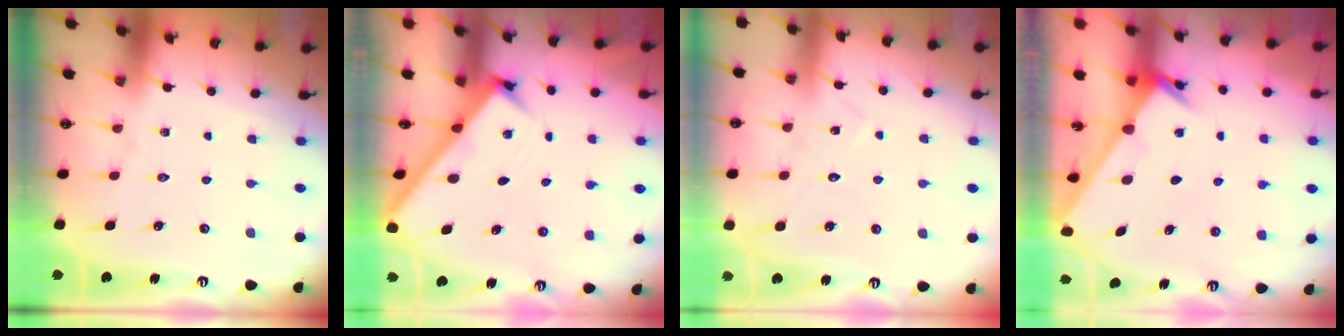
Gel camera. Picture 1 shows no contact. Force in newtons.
{"total": 2.9, "press": 2.9, "slide": 0.4}
{"total": 7.6, "press": 7.6, "slide": 0.2}
{"total": 2.6, "press": 2.6, "slide": 0.2}